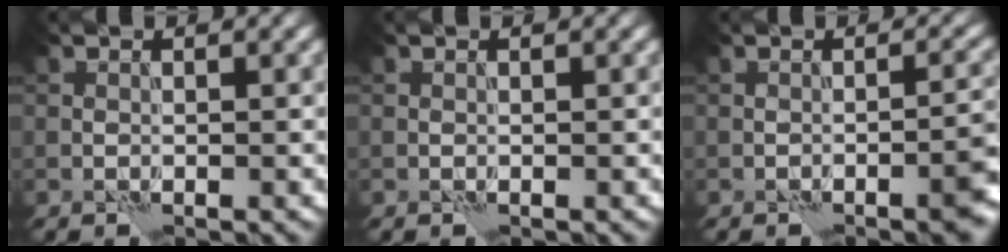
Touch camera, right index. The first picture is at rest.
{"total": 0.0}
{"total": 3.8, "force": [-1.9, 0.8, 3.2], "torque": [-0.040, 0.006, -0.027]}